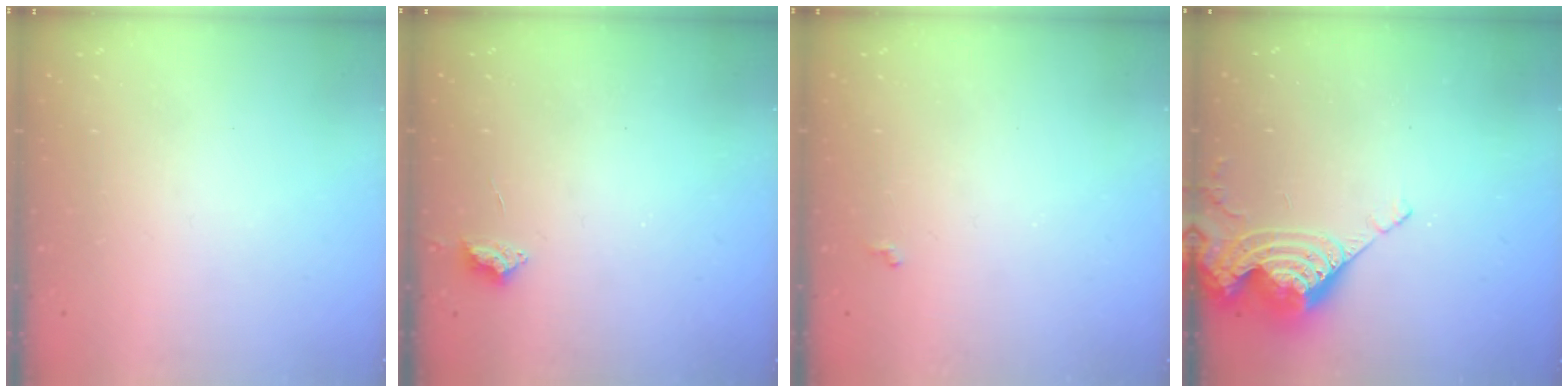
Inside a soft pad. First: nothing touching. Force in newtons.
{"total": 2.7, "press": 2.6, "slide": 0.5}
{"total": 3.9, "press": 3.9, "slide": 0.6}
{"total": 9.6, "press": 9.6, "slide": 0.9}